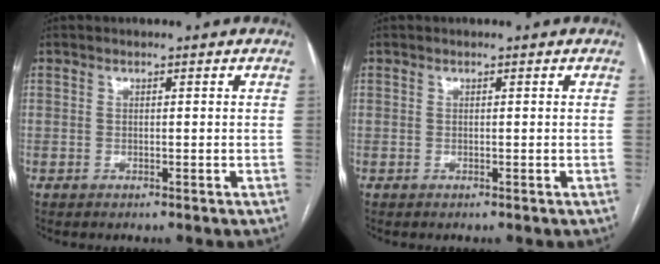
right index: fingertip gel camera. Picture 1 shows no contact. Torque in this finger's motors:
{"motor_torque": [0.00, 0.00, 0.00, 0.00]}